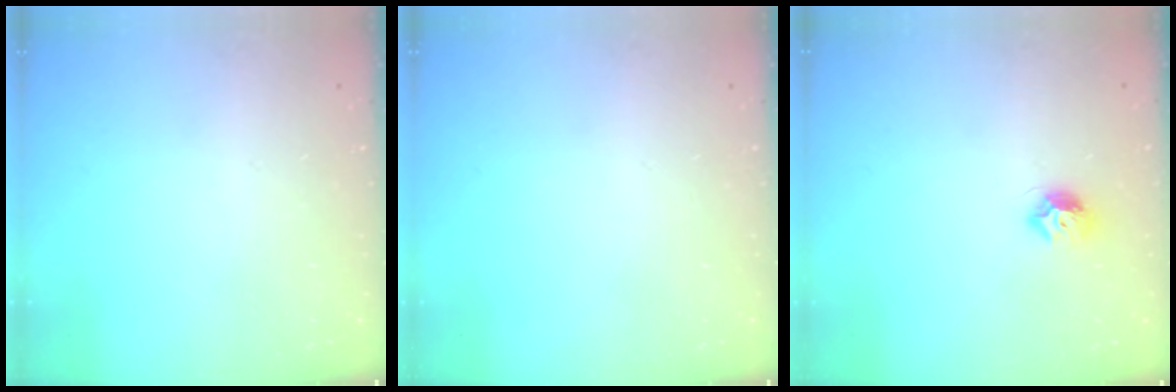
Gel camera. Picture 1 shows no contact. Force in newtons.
{"total": 0.0}
{"total": 7.6, "press": 7.6, "slide": 0.2}